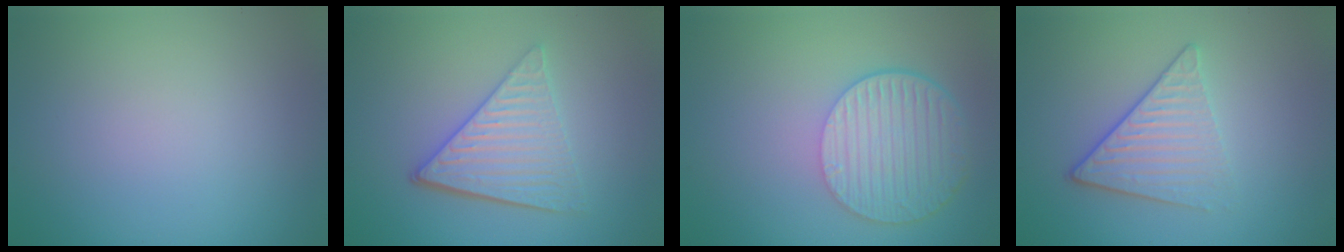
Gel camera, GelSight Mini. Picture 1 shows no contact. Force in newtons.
{"total": 4.8, "press": 3.6, "slide": 3.1}
{"total": 6.1, "press": 4.5, "slide": 4.1}
{"total": 3.8, "press": 3.0, "slide": 2.4}